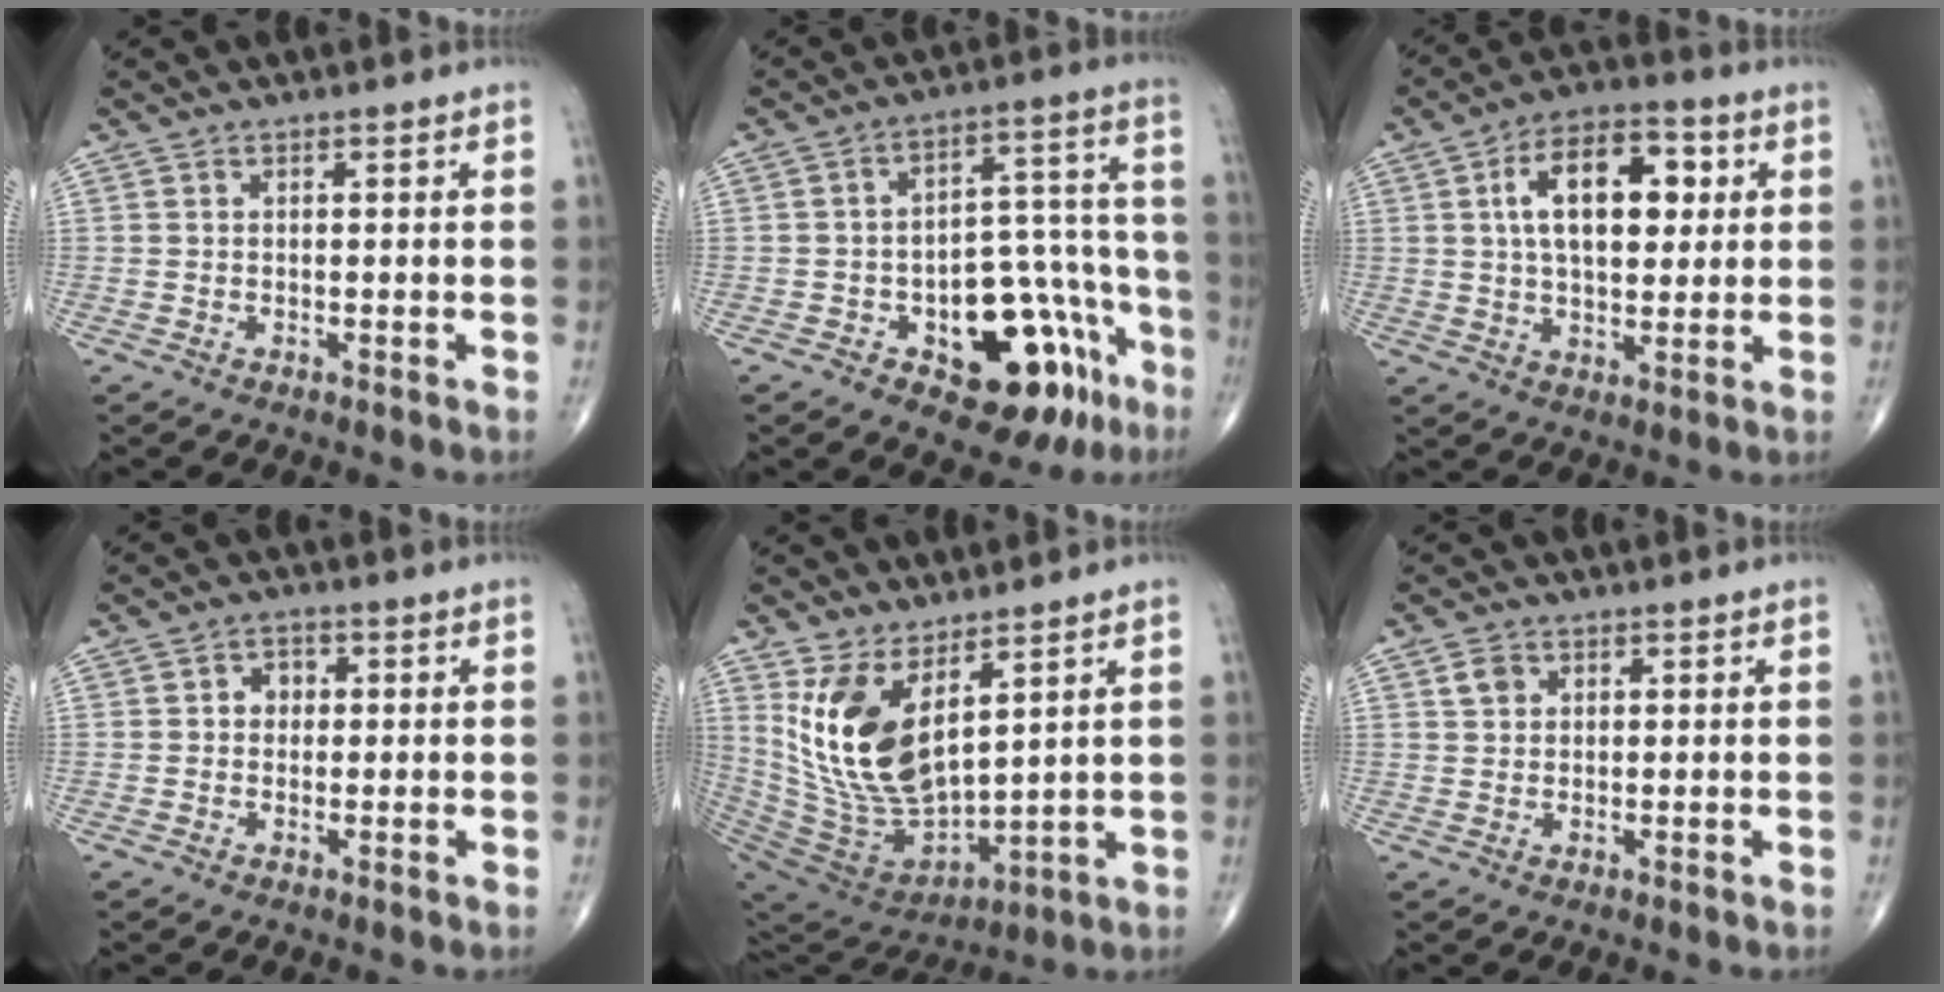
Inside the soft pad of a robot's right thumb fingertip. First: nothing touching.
{"total": 19.3, "force": [-9.1, 9.6, 14.0], "torque": [-0.122, 0.079, -0.113]}
{"total": 14.8, "force": [3.5, 8.1, 11.9], "torque": [-0.168, 0.007, 0.053]}
{"total": 2.8, "force": [0.2, 2.4, 1.5], "torque": [-0.002, 0.007, -0.003]}
{"total": 17.1, "force": [6.8, 8.3, 13.4], "torque": [-0.245, -0.051, 0.155]}
{"total": 2.6, "force": [1.1, 2.1, 1.1], "torque": [-0.013, -0.001, 0.019]}